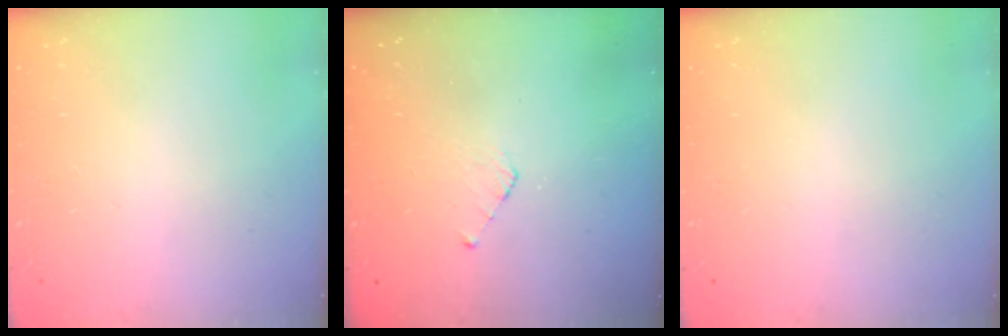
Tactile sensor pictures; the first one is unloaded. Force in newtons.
{"total": 4.3, "press": 4.3, "slide": 0.3}
{"total": 0.0}